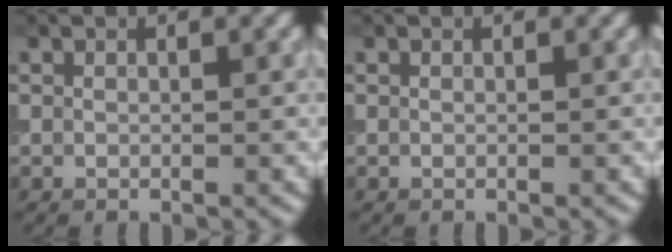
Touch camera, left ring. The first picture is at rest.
{"total": 0.0}